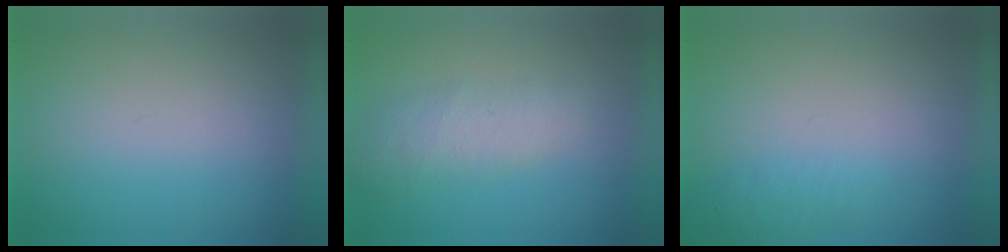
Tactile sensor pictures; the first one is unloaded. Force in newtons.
{"total": 2.3}
{"total": 1.4}